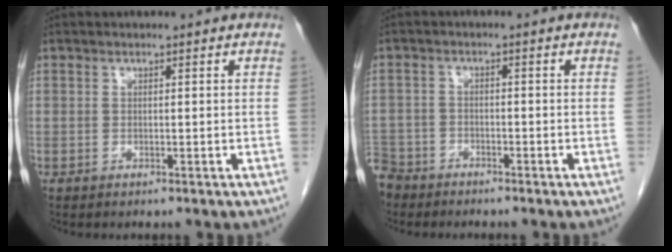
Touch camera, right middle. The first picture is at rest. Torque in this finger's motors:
{"motor_torque": [0.45, -0.39, 0.16, 0.05]}